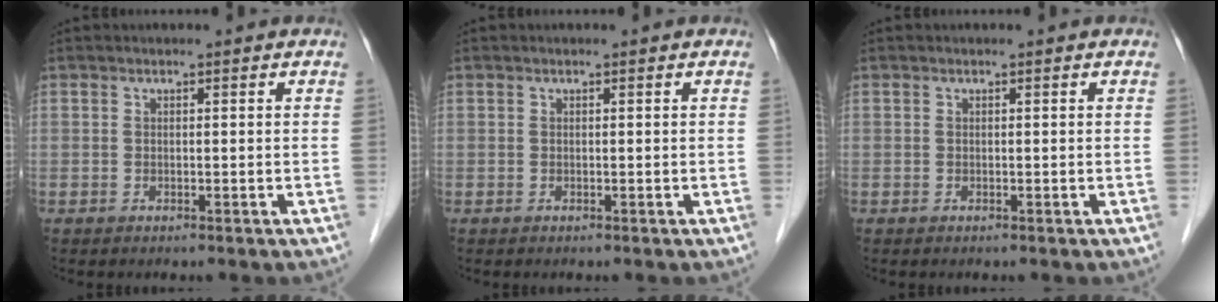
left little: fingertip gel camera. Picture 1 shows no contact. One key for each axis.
{"total": 0.0}
{"total": 0.0}